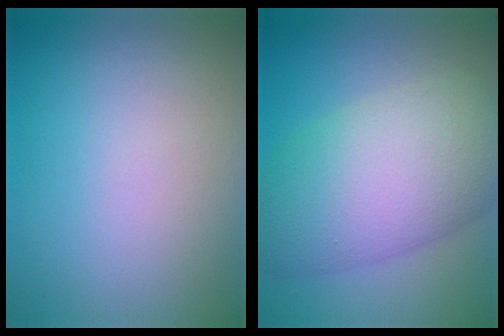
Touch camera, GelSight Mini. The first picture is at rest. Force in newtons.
{"total": 9.7, "press": 9.7, "slide": 0.3}